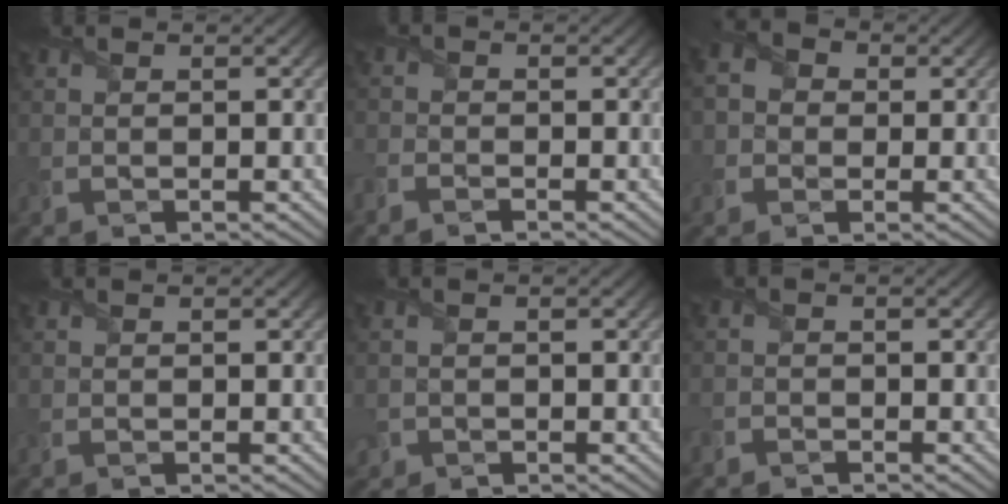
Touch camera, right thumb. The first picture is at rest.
{"total": 2.4, "force": [-2.0, 1.0, 0.9], "torque": [-0.024, -0.004, -0.047]}
{"total": 3.9, "force": [-0.1, 3.7, 1.4], "torque": [-0.044, 0.006, -0.012]}
{"total": 0.0}
{"total": 1.5, "force": [-0.7, 1.3, 0.0], "torque": [-0.001, -0.003, -0.015]}
{"total": 1.4, "force": [-1.2, 0.5, -0.1], "torque": [0.005, 0.001, -0.030]}